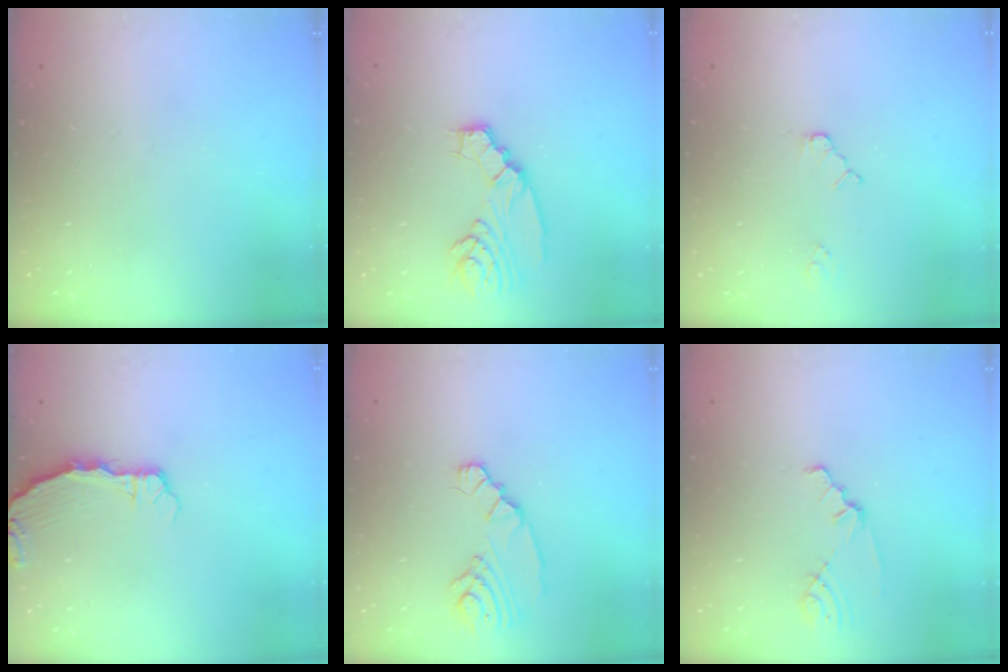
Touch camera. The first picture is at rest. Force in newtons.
{"total": 8.1, "press": 8.1, "slide": 0.8}
{"total": 1.9, "press": 1.9, "slide": 0.3}
{"total": 2.6, "press": 2.5, "slide": 0.3}
{"total": 7.1, "press": 7.1, "slide": 0.4}
{"total": 1.8, "press": 1.8, "slide": 0.2}